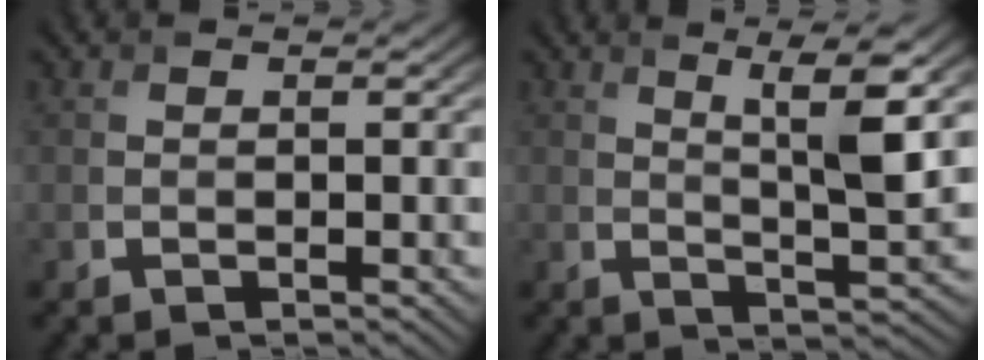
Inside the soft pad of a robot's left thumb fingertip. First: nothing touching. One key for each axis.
{"total": 6.6, "fx": 2.6, "fy": 0.6, "fz": 6.0, "tx": -0.105, "ty": 0.005, "tz": 0.046}